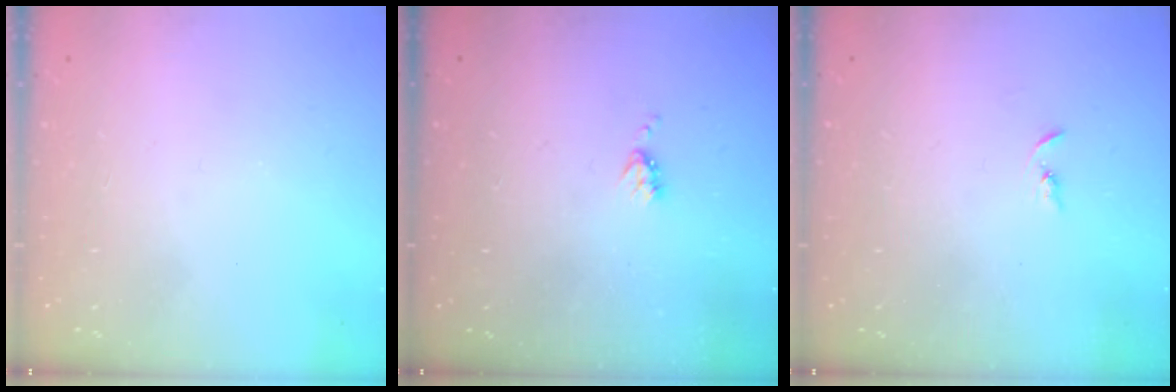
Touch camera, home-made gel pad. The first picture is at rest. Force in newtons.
{"total": 3.9, "press": 3.8, "slide": 0.6}
{"total": 2.2, "press": 2.2, "slide": 0.2}